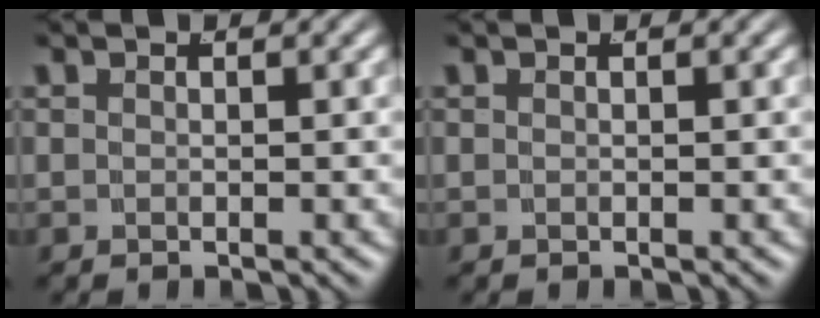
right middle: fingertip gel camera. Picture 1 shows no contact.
{"total": 0.0}